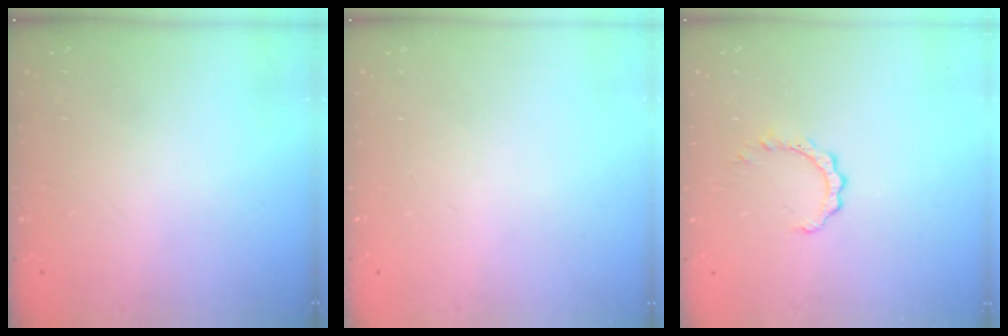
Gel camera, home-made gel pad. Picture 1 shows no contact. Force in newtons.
{"total": 0.0}
{"total": 2.7, "press": 2.7, "slide": 0.0}